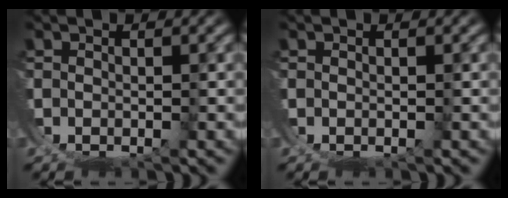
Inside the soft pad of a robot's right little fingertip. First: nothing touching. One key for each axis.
{"total": 0.0}